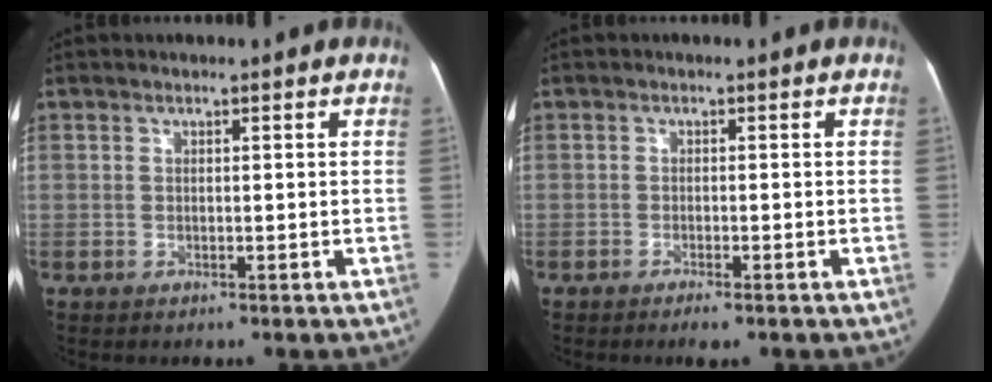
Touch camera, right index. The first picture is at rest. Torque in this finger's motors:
{"motor_torque": [0.21, -0.17, -0.03, -0.01]}